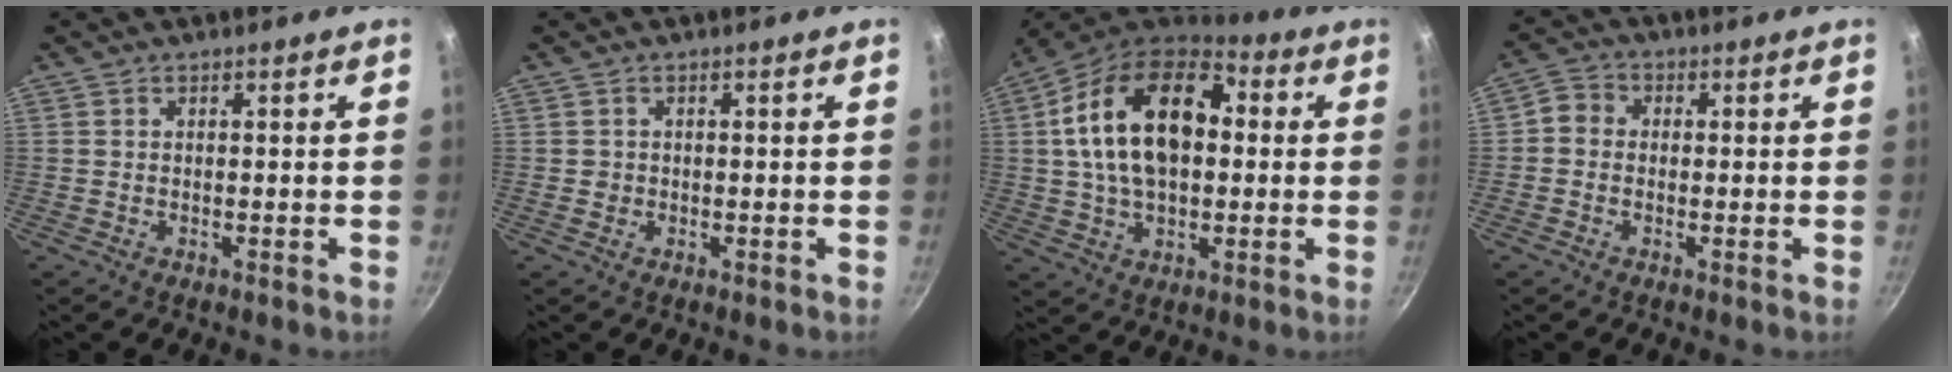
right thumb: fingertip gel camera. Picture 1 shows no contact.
{"total": 1.0, "force": [-0.1, 1.0, 0.2], "torque": [0.001, 0.001, -0.001]}
{"total": 21.0, "force": [2.7, 13.1, 16.2], "torque": [-0.264, 0.029, 0.030]}
{"total": 3.6, "force": [-0.4, 3.2, 1.7], "torque": [-0.024, 0.010, -0.025]}